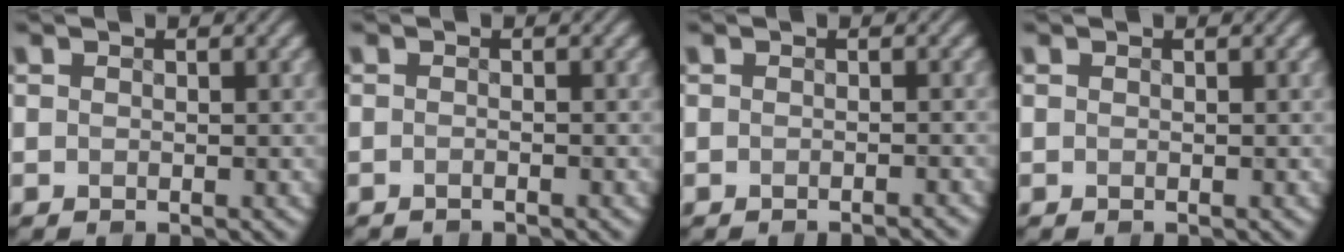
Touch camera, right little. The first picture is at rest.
{"total": 0.8, "force": [-0.8, -0.1, 0.1], "torque": [-0.005, -0.001, -0.014]}
{"total": 1.2, "force": [-1.2, 0.0, 0.2], "torque": [0.001, 0.001, -0.014]}
{"total": 0.0}